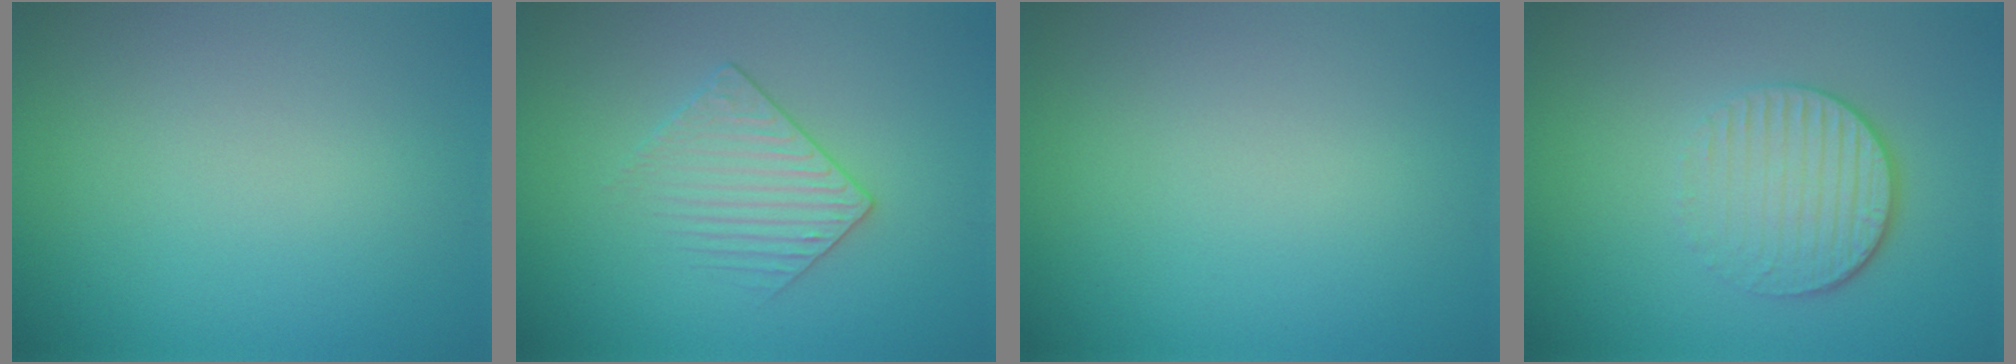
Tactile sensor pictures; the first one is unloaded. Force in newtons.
{"total": 1.9, "press": 1.6, "slide": 1.0}
{"total": 0.0}
{"total": 4.3, "press": 2.9, "slide": 3.2}